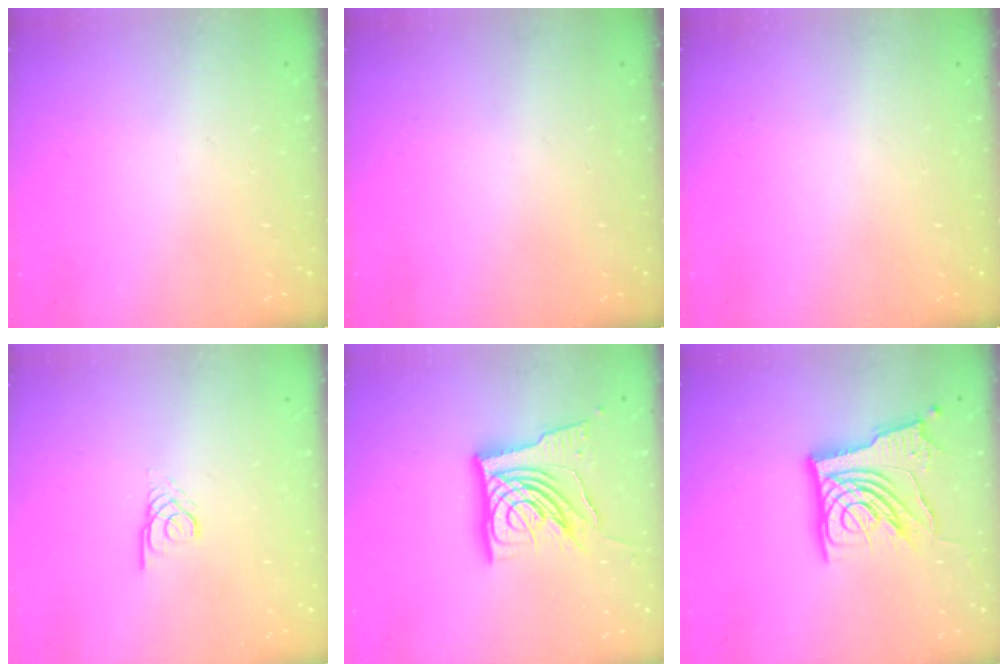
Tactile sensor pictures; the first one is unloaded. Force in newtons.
{"total": 0.0}
{"total": 0.0}
{"total": 2.6, "press": 2.6, "slide": 0.1}
{"total": 18.0, "press": 17.9, "slide": 1.8}
{"total": 17.1, "press": 16.9, "slide": 2.3}